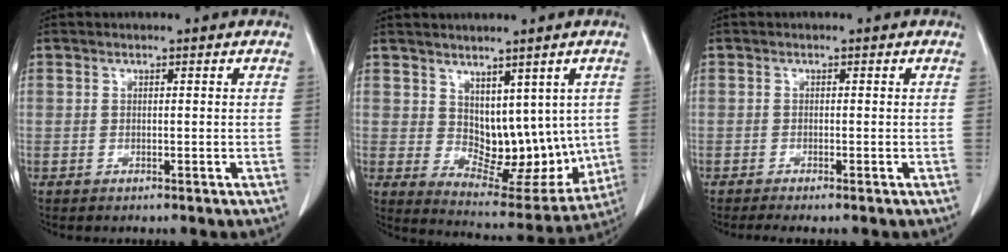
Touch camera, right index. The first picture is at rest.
{"total": 11.3, "force": [2.0, 6.9, 8.7], "torque": [-0.102, -0.003, 0.056]}
{"total": 2.4, "force": [-2.0, -0.1, 1.4], "torque": [-0.018, -0.003, -0.029]}